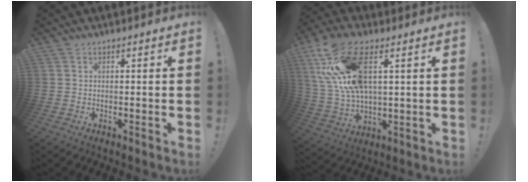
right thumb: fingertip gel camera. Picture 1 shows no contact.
{"total": 19.5, "force": [6.9, 9.5, 15.5], "torque": [-0.313, -0.015, 0.122]}